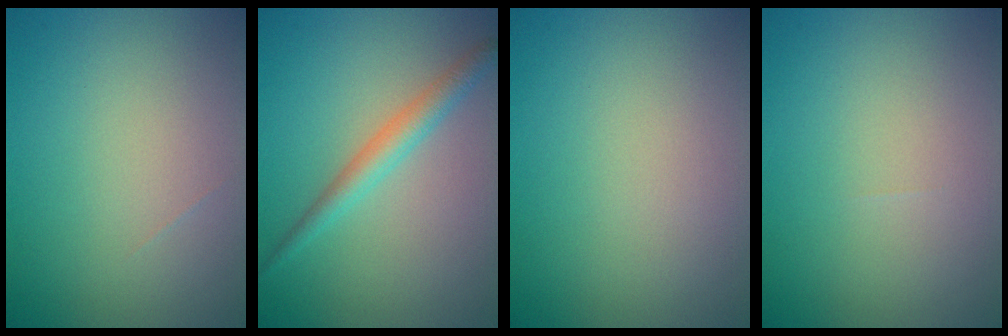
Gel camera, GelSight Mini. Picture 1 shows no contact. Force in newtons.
{"total": 2.4, "press": 2.4, "slide": 0.1}
{"total": 0.0}
{"total": 0.0}